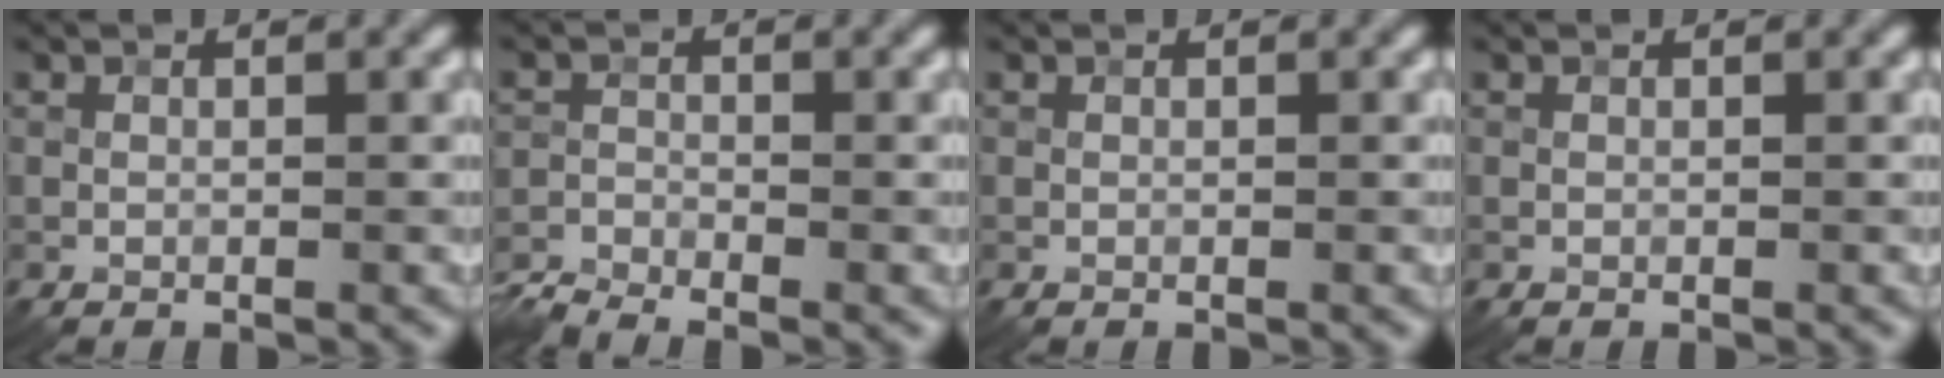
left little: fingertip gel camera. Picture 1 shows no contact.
{"total": 3.5, "force": [-3.2, 0.7, 1.2], "torque": [-0.030, -0.009, -0.076]}
{"total": 0.0}
{"total": 0.0}